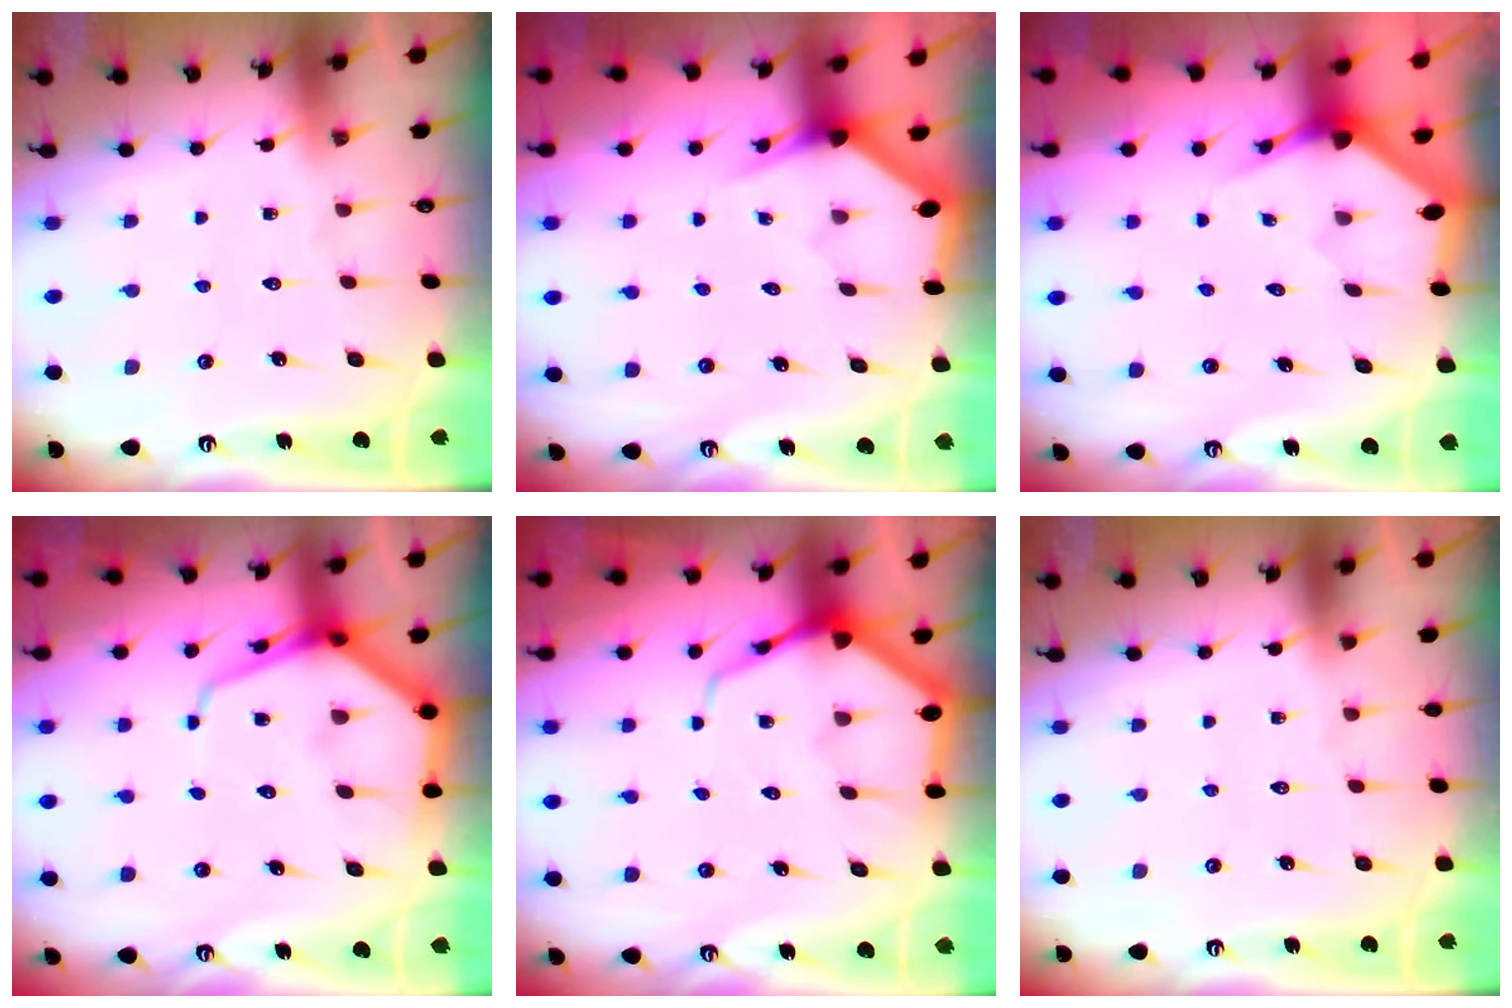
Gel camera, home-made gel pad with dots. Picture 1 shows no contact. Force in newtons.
{"total": 3.0, "press": 3.0, "slide": 0.1}
{"total": 2.9, "press": 2.9, "slide": 0.2}
{"total": 10.4, "press": 10.3, "slide": 1.1}
{"total": 6.9, "press": 6.9, "slide": 0.7}
{"total": 0.0}